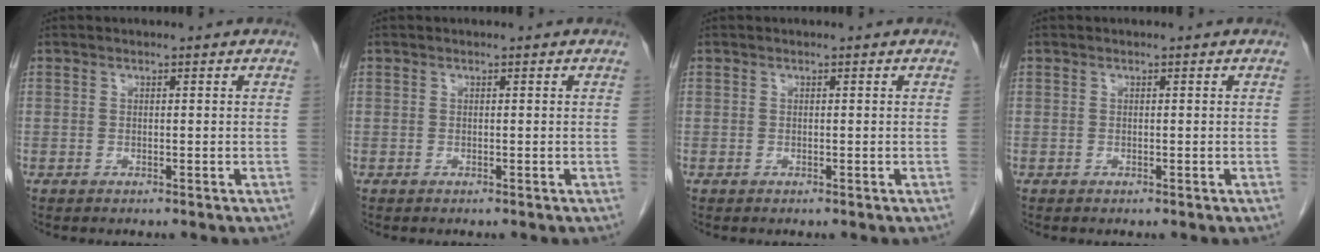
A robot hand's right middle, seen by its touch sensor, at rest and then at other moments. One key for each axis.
{"total": 0.0}
{"total": 0.0}
{"total": 0.0}